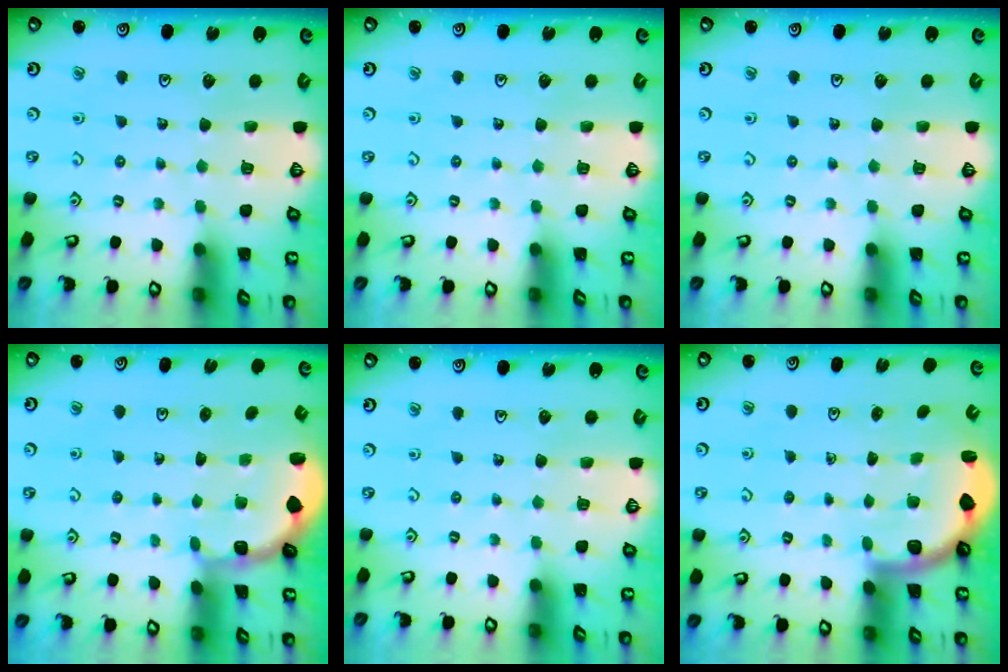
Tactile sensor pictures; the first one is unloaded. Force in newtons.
{"total": 0.0}
{"total": 0.0}
{"total": 2.0, "press": 1.8, "slide": 0.7}
{"total": 0.0}
{"total": 2.5, "press": 2.4, "slide": 0.7}